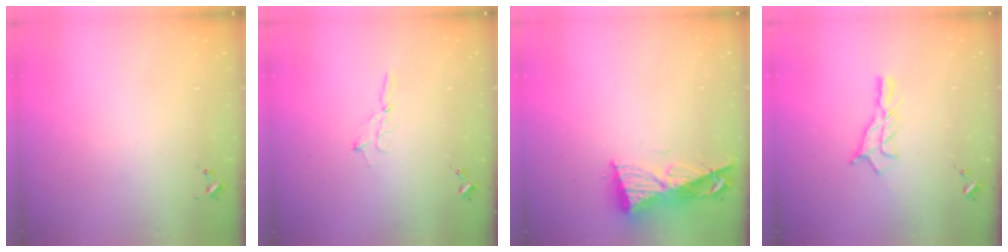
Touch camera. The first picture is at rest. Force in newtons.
{"total": 2.9, "press": 2.9, "slide": 0.3}
{"total": 11.3, "press": 11.2, "slide": 0.8}
{"total": 10.4, "press": 10.3, "slide": 0.6}